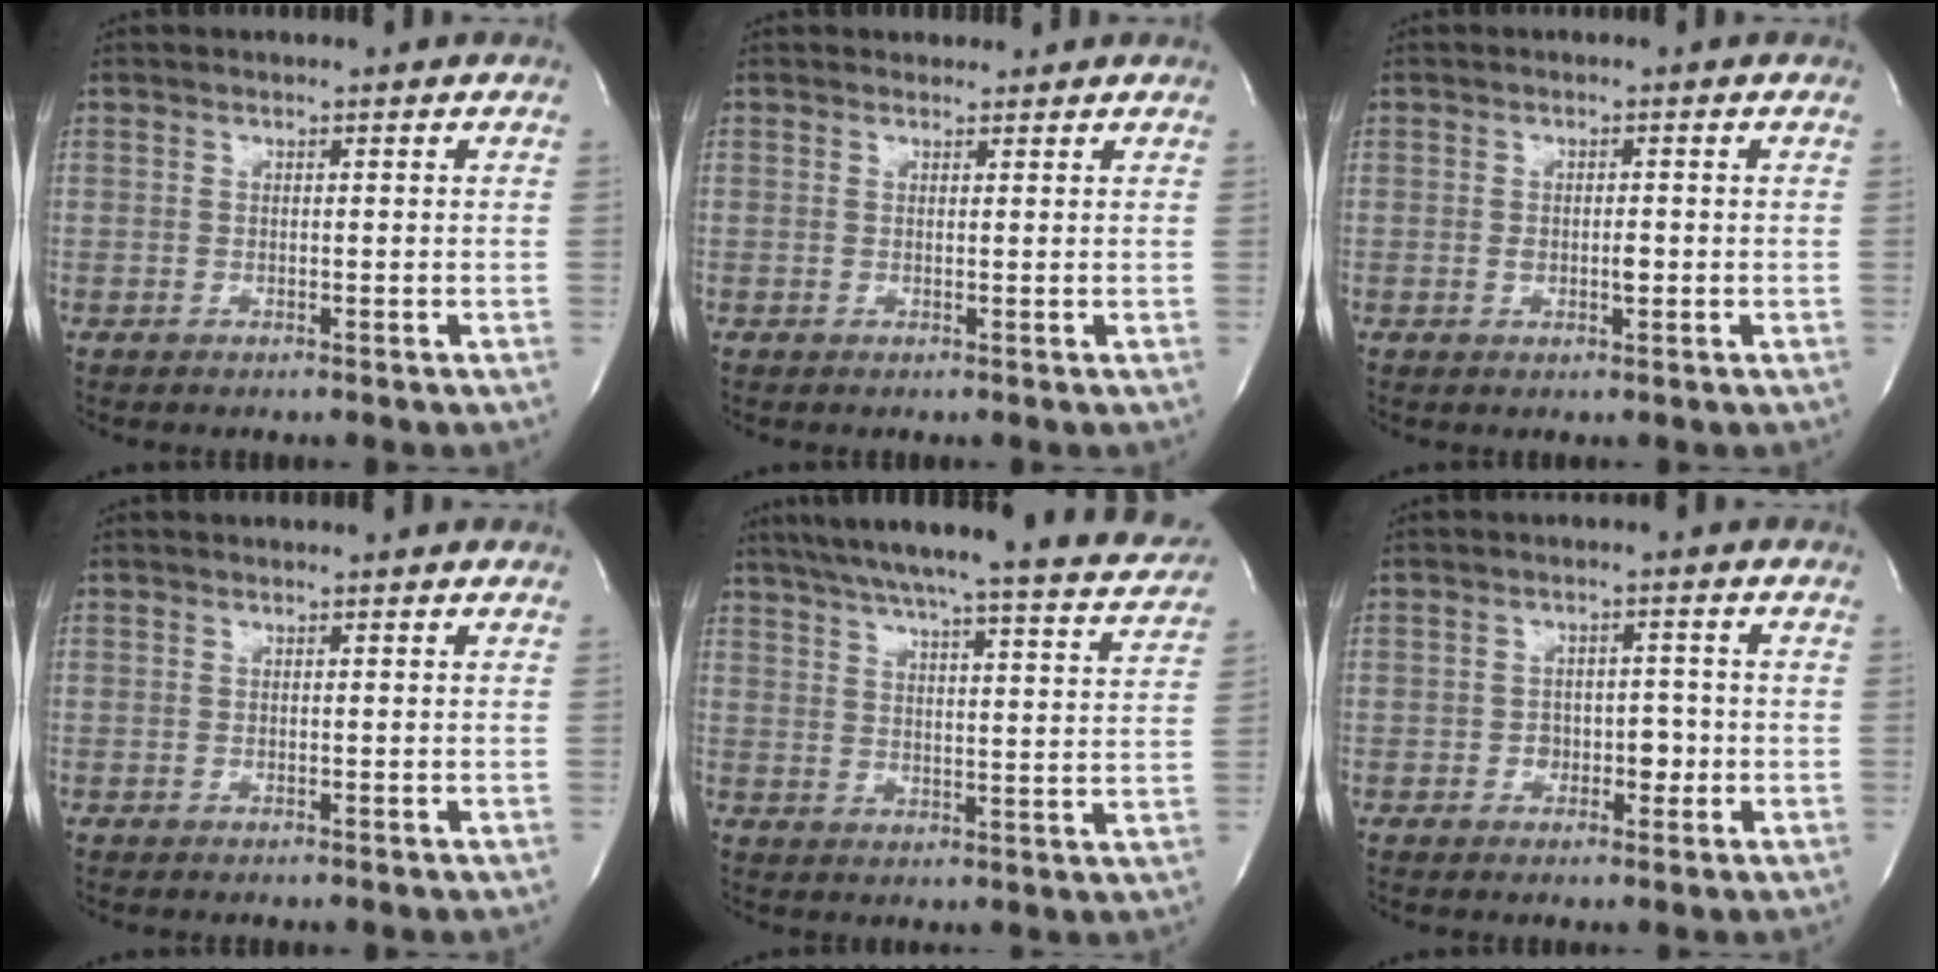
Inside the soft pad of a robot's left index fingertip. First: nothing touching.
{"total": 0.8, "force": [0.5, 0.6, -0.1], "torque": [0.002, 0.003, 0.002]}
{"total": 2.1, "force": [-0.7, 0.8, 1.8], "torque": [-0.034, -0.004, -0.009]}
{"total": 0.0}
{"total": 22.2, "force": [20.2, 1.2, 9.2], "torque": [-0.139, -0.044, 0.248]}
{"total": 3.6, "force": [-1.4, 2.3, 2.4], "torque": [-0.025, 0.006, -0.019]}